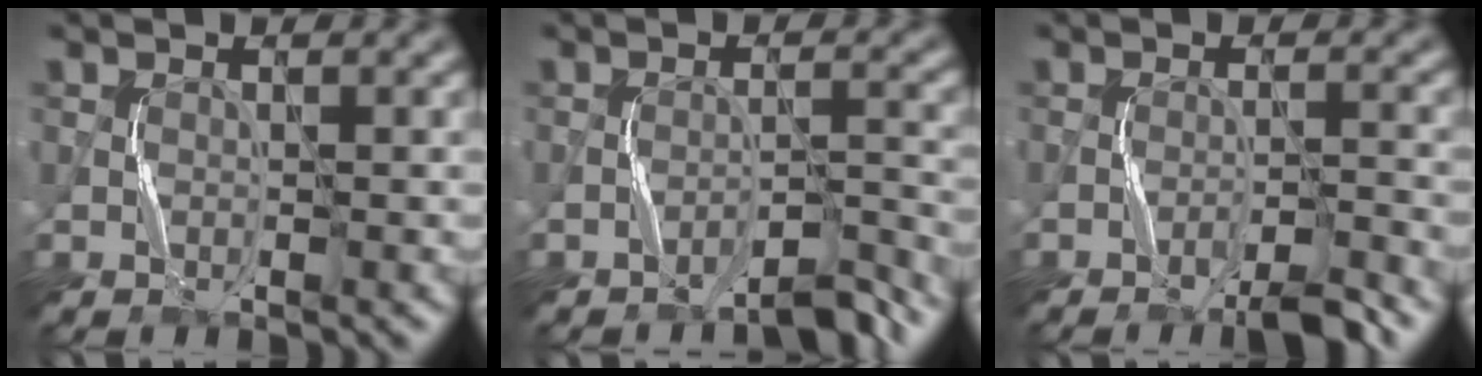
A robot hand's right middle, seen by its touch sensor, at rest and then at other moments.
{"total": 3.0, "force": [-2.9, 0.0, 0.9], "torque": [-0.010, 0.013, -0.048]}
{"total": 3.3, "force": [-2.7, 0.1, 1.9], "torque": [-0.029, 0.007, -0.048]}